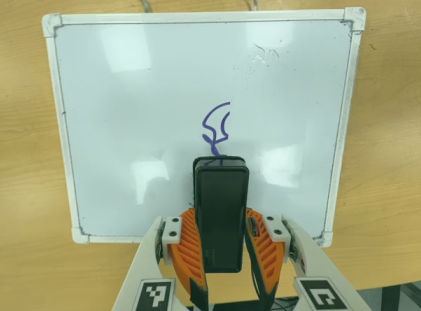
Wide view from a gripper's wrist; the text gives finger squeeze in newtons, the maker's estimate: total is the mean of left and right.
{"total": 9.0, "left": 7.1, "right": 10.8}